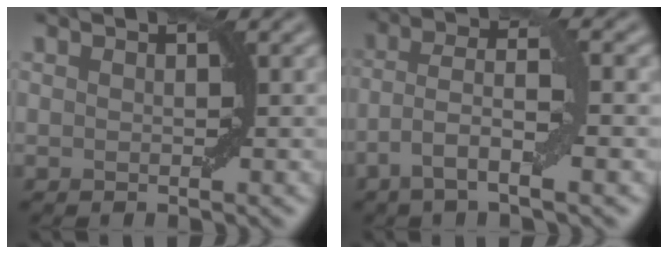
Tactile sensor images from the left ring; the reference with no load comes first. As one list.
[{"total": 5.3, "force": [-1.9, 1.2, 4.8], "torque": [-0.093, 0.009, -0.041]}]